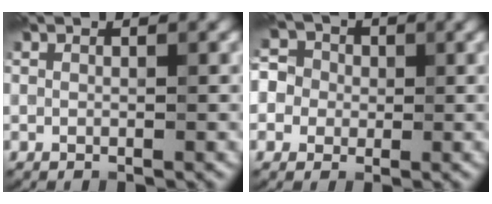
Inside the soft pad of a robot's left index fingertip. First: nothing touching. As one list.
[{"total": 4.5, "force": [0.6, 4.3, 1.2], "torque": [-0.008, 0.030, -0.025]}]